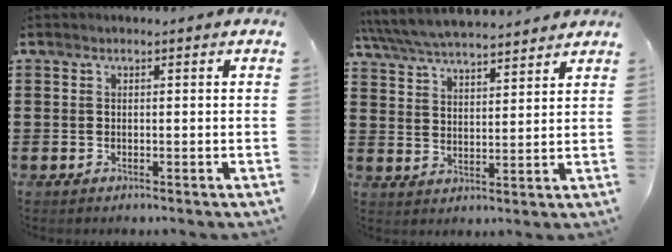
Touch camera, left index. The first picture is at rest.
{"total": 5.7, "force": [5.5, 0.6, 1.5], "torque": [-0.053, -0.025, 0.097]}